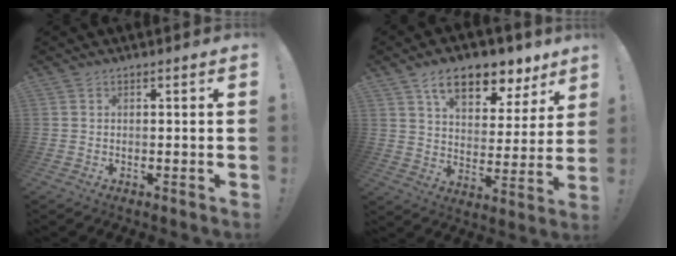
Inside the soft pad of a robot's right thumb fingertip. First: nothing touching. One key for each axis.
{"total": 14.0, "fx": 9.1, "fy": 7.1, "fz": 7.9, "tx": -0.119, "ty": -0.058, "tz": 0.157}